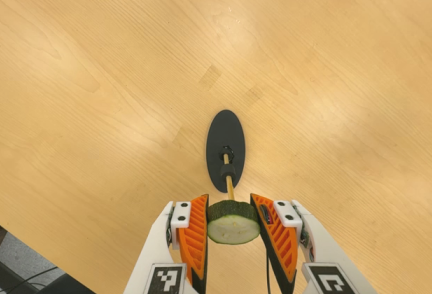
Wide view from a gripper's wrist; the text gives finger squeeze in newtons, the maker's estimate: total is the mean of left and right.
{"total": 12.1, "left": 11.8, "right": 12.3}